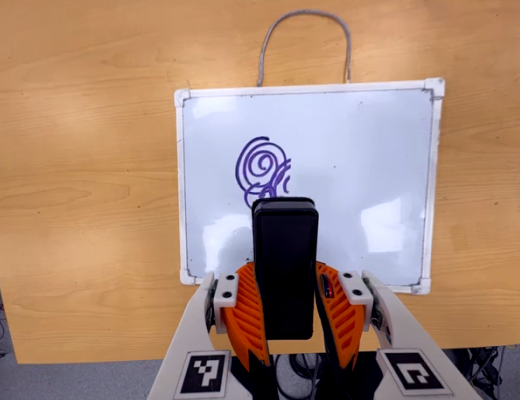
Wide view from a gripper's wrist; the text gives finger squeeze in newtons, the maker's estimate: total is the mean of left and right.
{"total": 9.4, "left": 6.7, "right": 12.0}